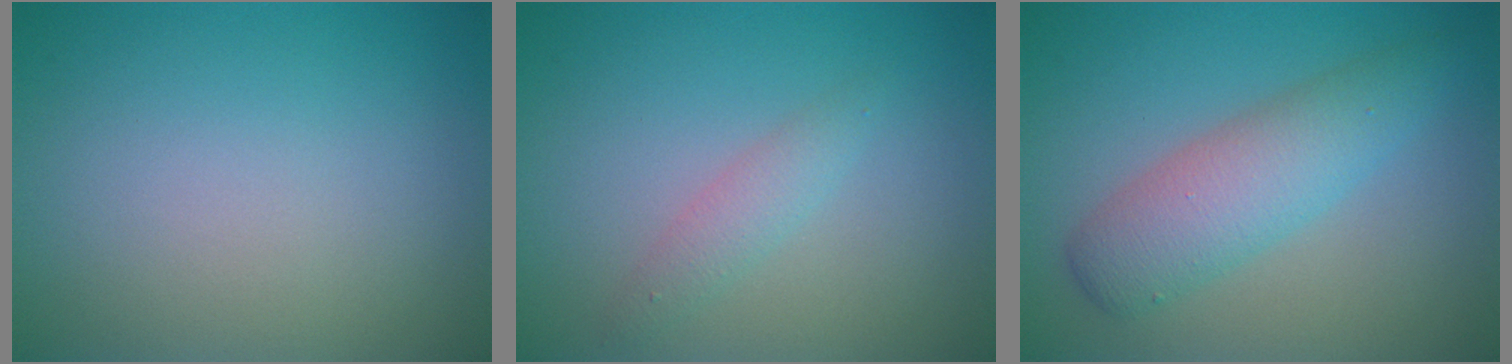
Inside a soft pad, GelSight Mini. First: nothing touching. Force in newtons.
{"total": 1.6, "press": 1.6, "slide": 0.0}
{"total": 4.7, "press": 4.7, "slide": 0.2}